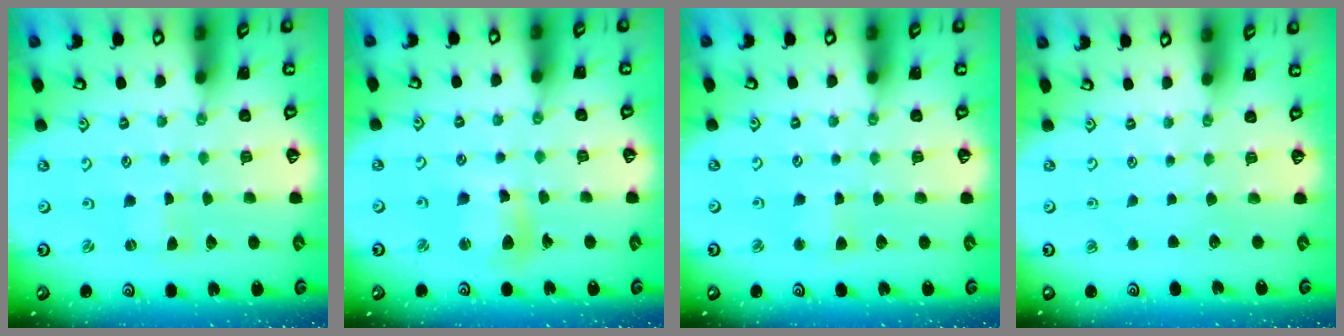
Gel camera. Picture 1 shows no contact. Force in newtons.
{"total": 10.0, "press": 9.9, "slide": 1.1}
{"total": 3.1, "press": 3.1, "slide": 0.4}
{"total": 0.0}